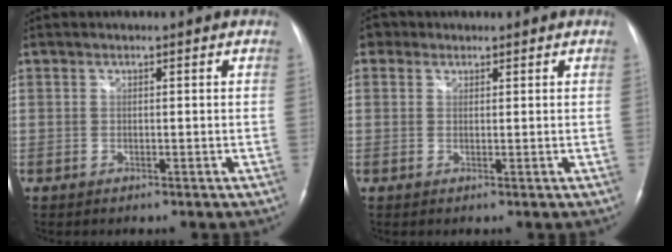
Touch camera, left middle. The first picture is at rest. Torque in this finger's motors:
{"motor_torque": [-0.20, -0.10, -0.16, 0.00]}